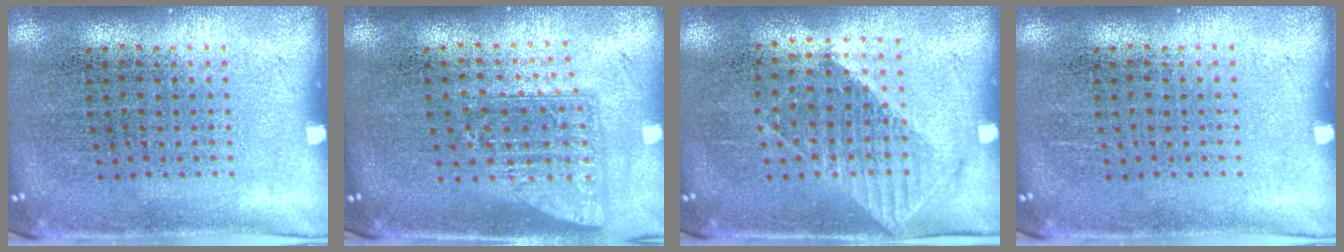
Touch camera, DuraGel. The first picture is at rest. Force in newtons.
{"total": 1.6, "press": 1.2, "slide": 1.0}
{"total": 1.2, "press": 1.1, "slide": 0.3}
{"total": 0.0}